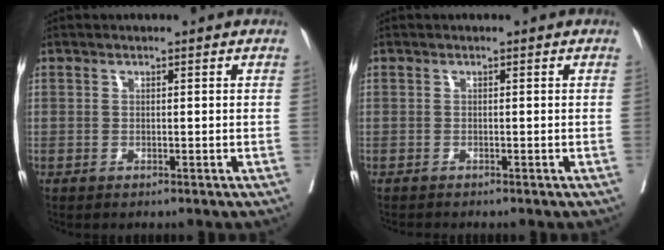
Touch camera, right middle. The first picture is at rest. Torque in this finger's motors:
{"motor_torque": [0.04, -0.04, 0.00, 0.00]}